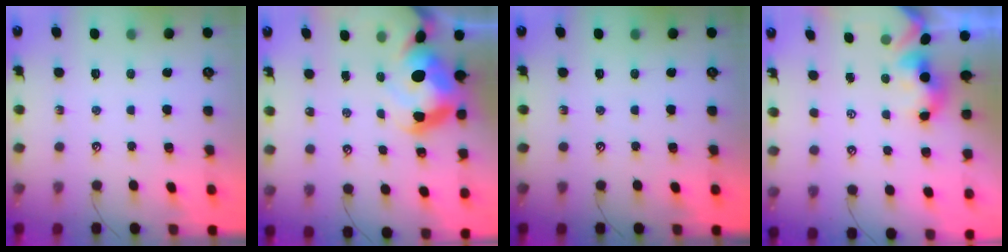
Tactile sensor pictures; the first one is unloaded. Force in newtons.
{"total": 16.8, "press": 16.7, "slide": 1.7}
{"total": 0.0}
{"total": 1.0, "press": 0.7, "slide": 0.7}